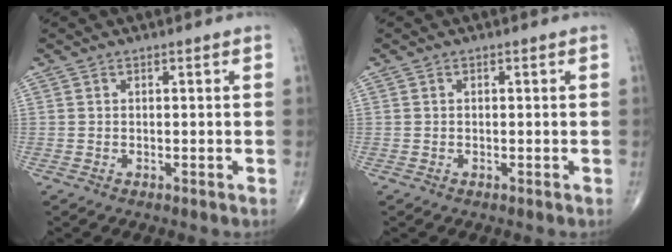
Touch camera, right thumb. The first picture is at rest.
{"total": 0.0}